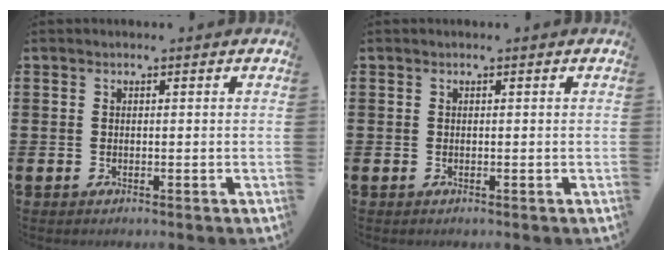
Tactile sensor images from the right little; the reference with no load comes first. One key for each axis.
{"total": 0.0}